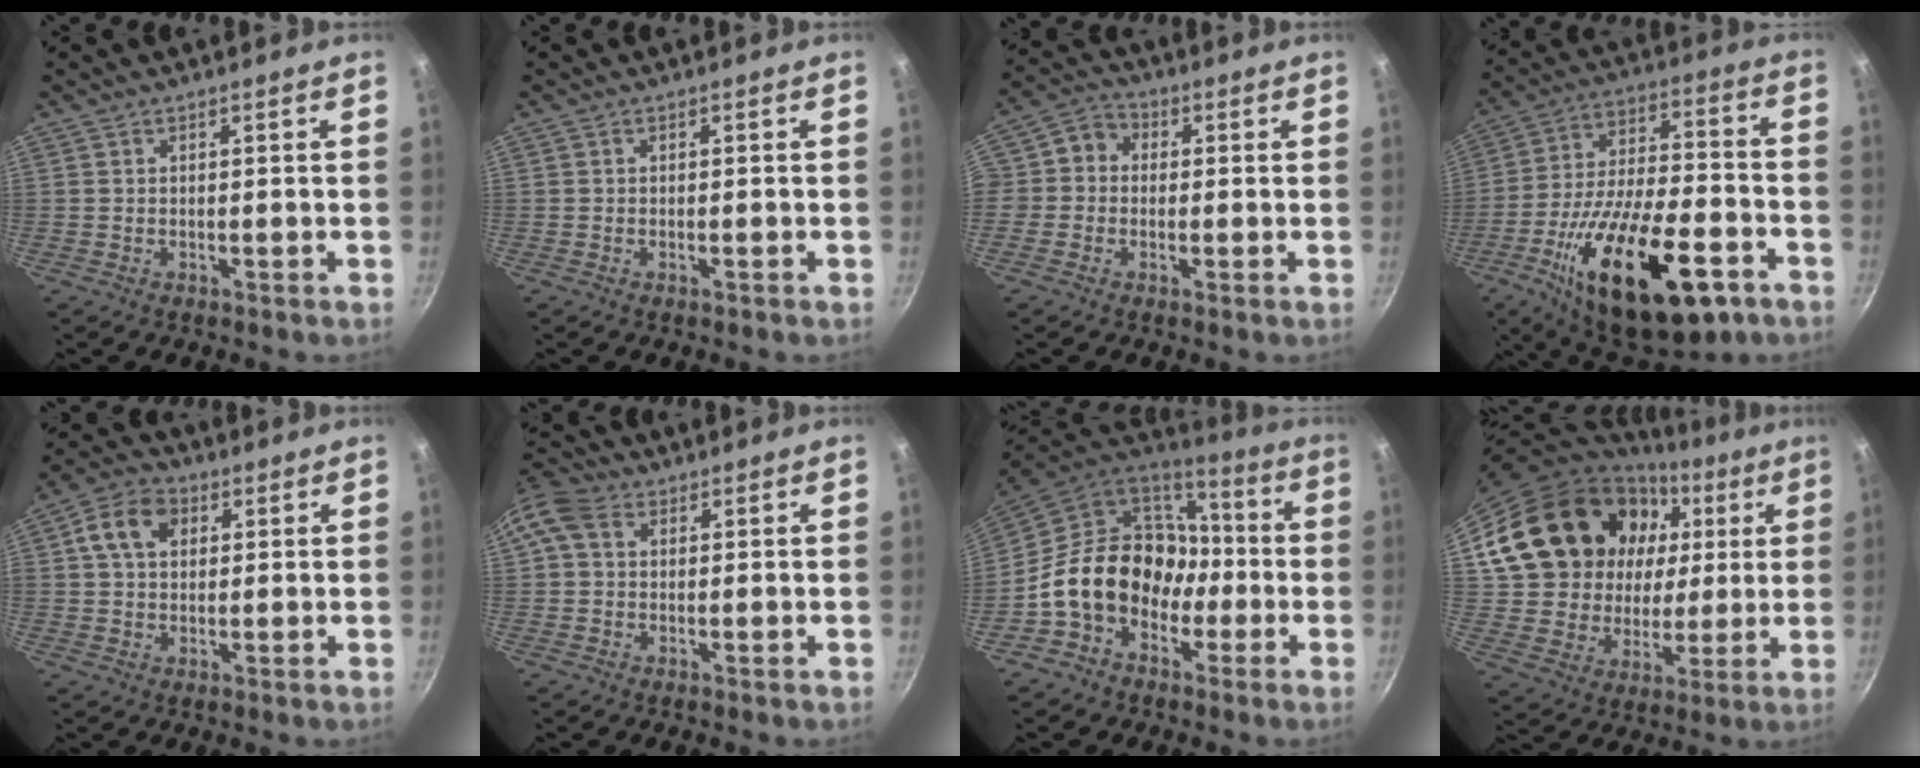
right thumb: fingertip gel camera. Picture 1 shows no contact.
{"total": 0.5, "force": [-0.3, 0.1, 0.4], "torque": [-0.008, 0.004, -0.008]}
{"total": 5.4, "force": [0.0, 4.9, 2.2], "torque": [-0.009, 0.011, -0.022]}
{"total": 28.6, "force": [-12.9, 12.2, 22.4], "torque": [-0.355, 0.040, -0.198]}
{"total": 8.4, "force": [2.4, 6.2, 5.1], "torque": [-0.075, 0.012, 0.030]}
{"total": 7.5, "force": [1.8, 5.7, 4.5], "torque": [-0.088, 0.016, 0.017]}
{"total": 18.9, "force": [-3.9, 14.9, 10.9], "torque": [-0.140, 0.067, -0.068]}
{"total": 25.2, "force": [8.3, 19.8, 13.1], "torque": [-0.213, 0.018, 0.160]}